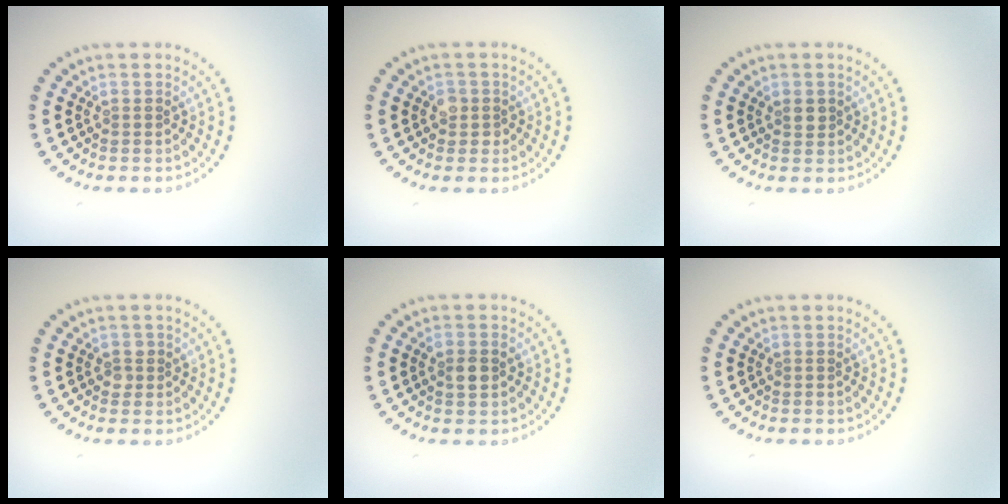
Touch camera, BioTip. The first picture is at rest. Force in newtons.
{"total": 1.5, "press": 1.3, "slide": 0.6}
{"total": 1.1, "press": 1.0, "slide": 0.4}
{"total": 0.9, "press": 0.9, "slide": 0.2}
{"total": 1.7, "press": 1.7, "slide": 0.3}
{"total": 0.0}